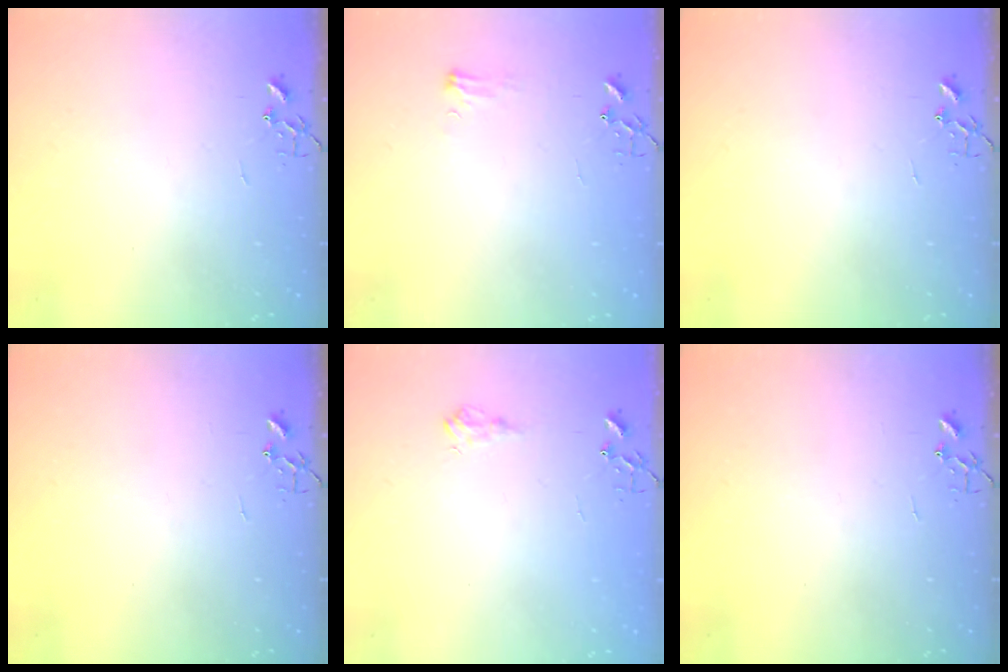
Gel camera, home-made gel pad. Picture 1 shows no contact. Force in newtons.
{"total": 5.5, "press": 5.5, "slide": 0.7}
{"total": 0.0}
{"total": 0.0}
{"total": 6.8, "press": 6.8, "slide": 0.8}
{"total": 0.0}